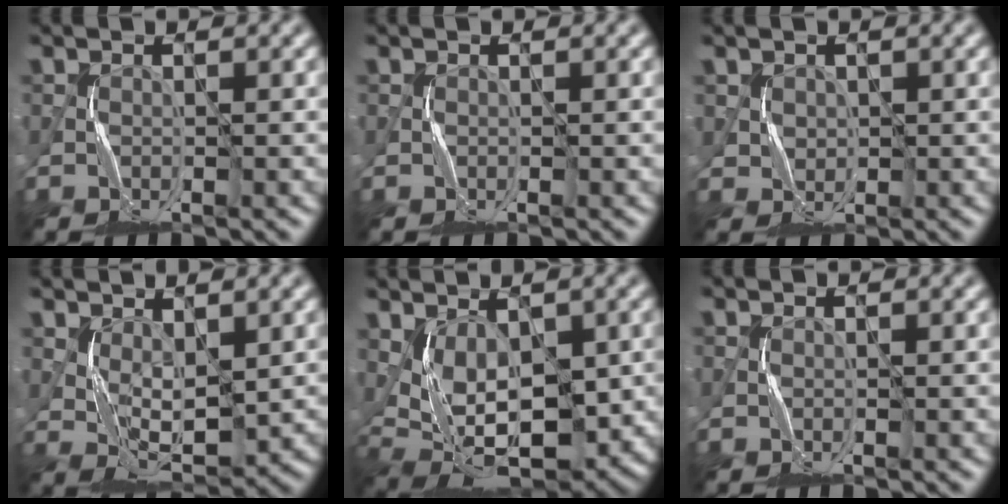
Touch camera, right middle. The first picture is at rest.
{"total": 0.0}
{"total": 1.4, "force": [0.6, 1.2, 0.2], "torque": [-0.007, -0.007, 0.022]}
{"total": 3.9, "force": [1.1, 2.0, 3.2], "torque": [-0.063, -0.007, 0.027]}
{"total": 7.7, "force": [0.2, 4.1, 6.5], "torque": [-0.120, -0.005, 0.010]}
{"total": 0.0}